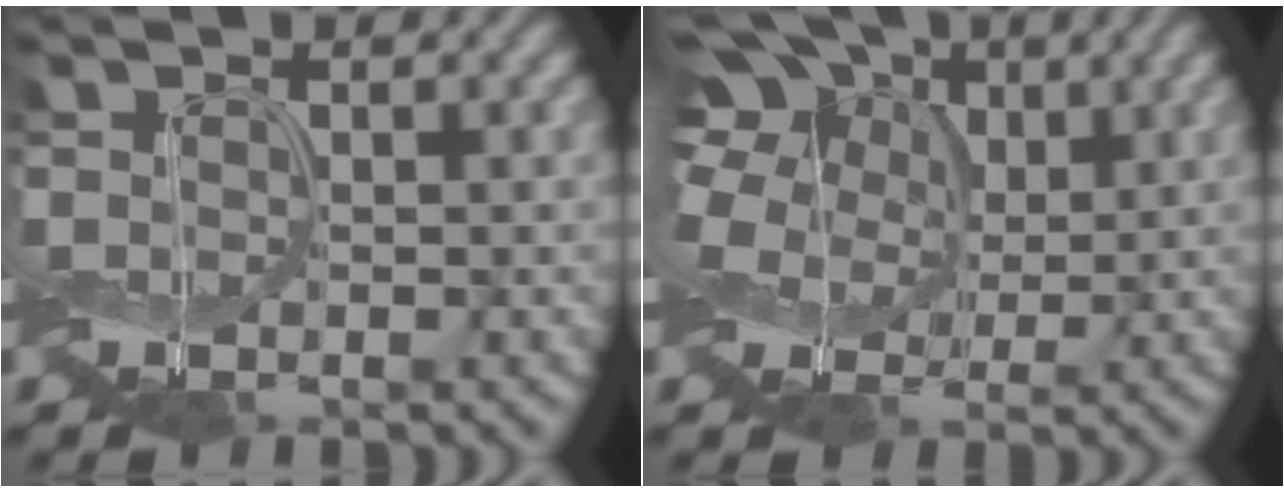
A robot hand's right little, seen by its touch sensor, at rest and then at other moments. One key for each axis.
{"total": 10.9, "fx": 3.3, "fy": 7.9, "fz": 6.8, "tx": -0.147, "ty": 0.034, "tz": 0.040}